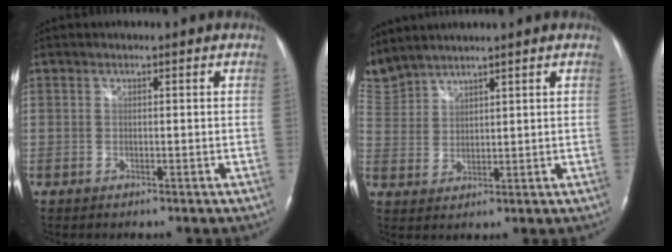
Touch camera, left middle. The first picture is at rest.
{"total": 7.6, "force": [7.0, 2.7, 0.7], "torque": [-0.035, 0.013, 0.155]}